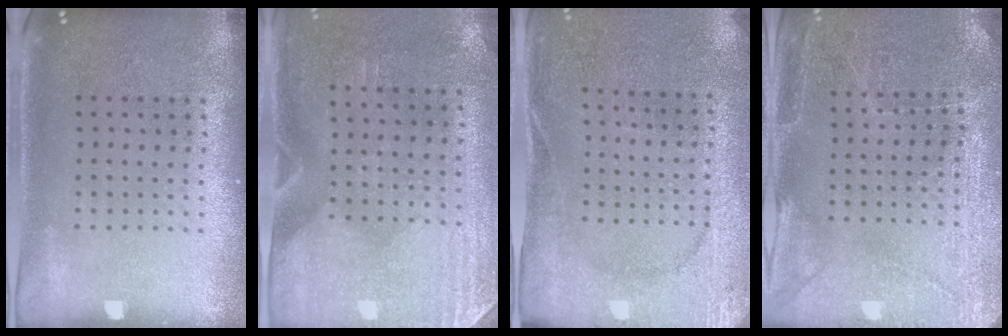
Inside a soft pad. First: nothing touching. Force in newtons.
{"total": 2.9, "press": 2.5, "slide": 1.5}
{"total": 2.6, "press": 2.5, "slide": 0.6}
{"total": 2.8, "press": 2.8, "slide": 0.4}